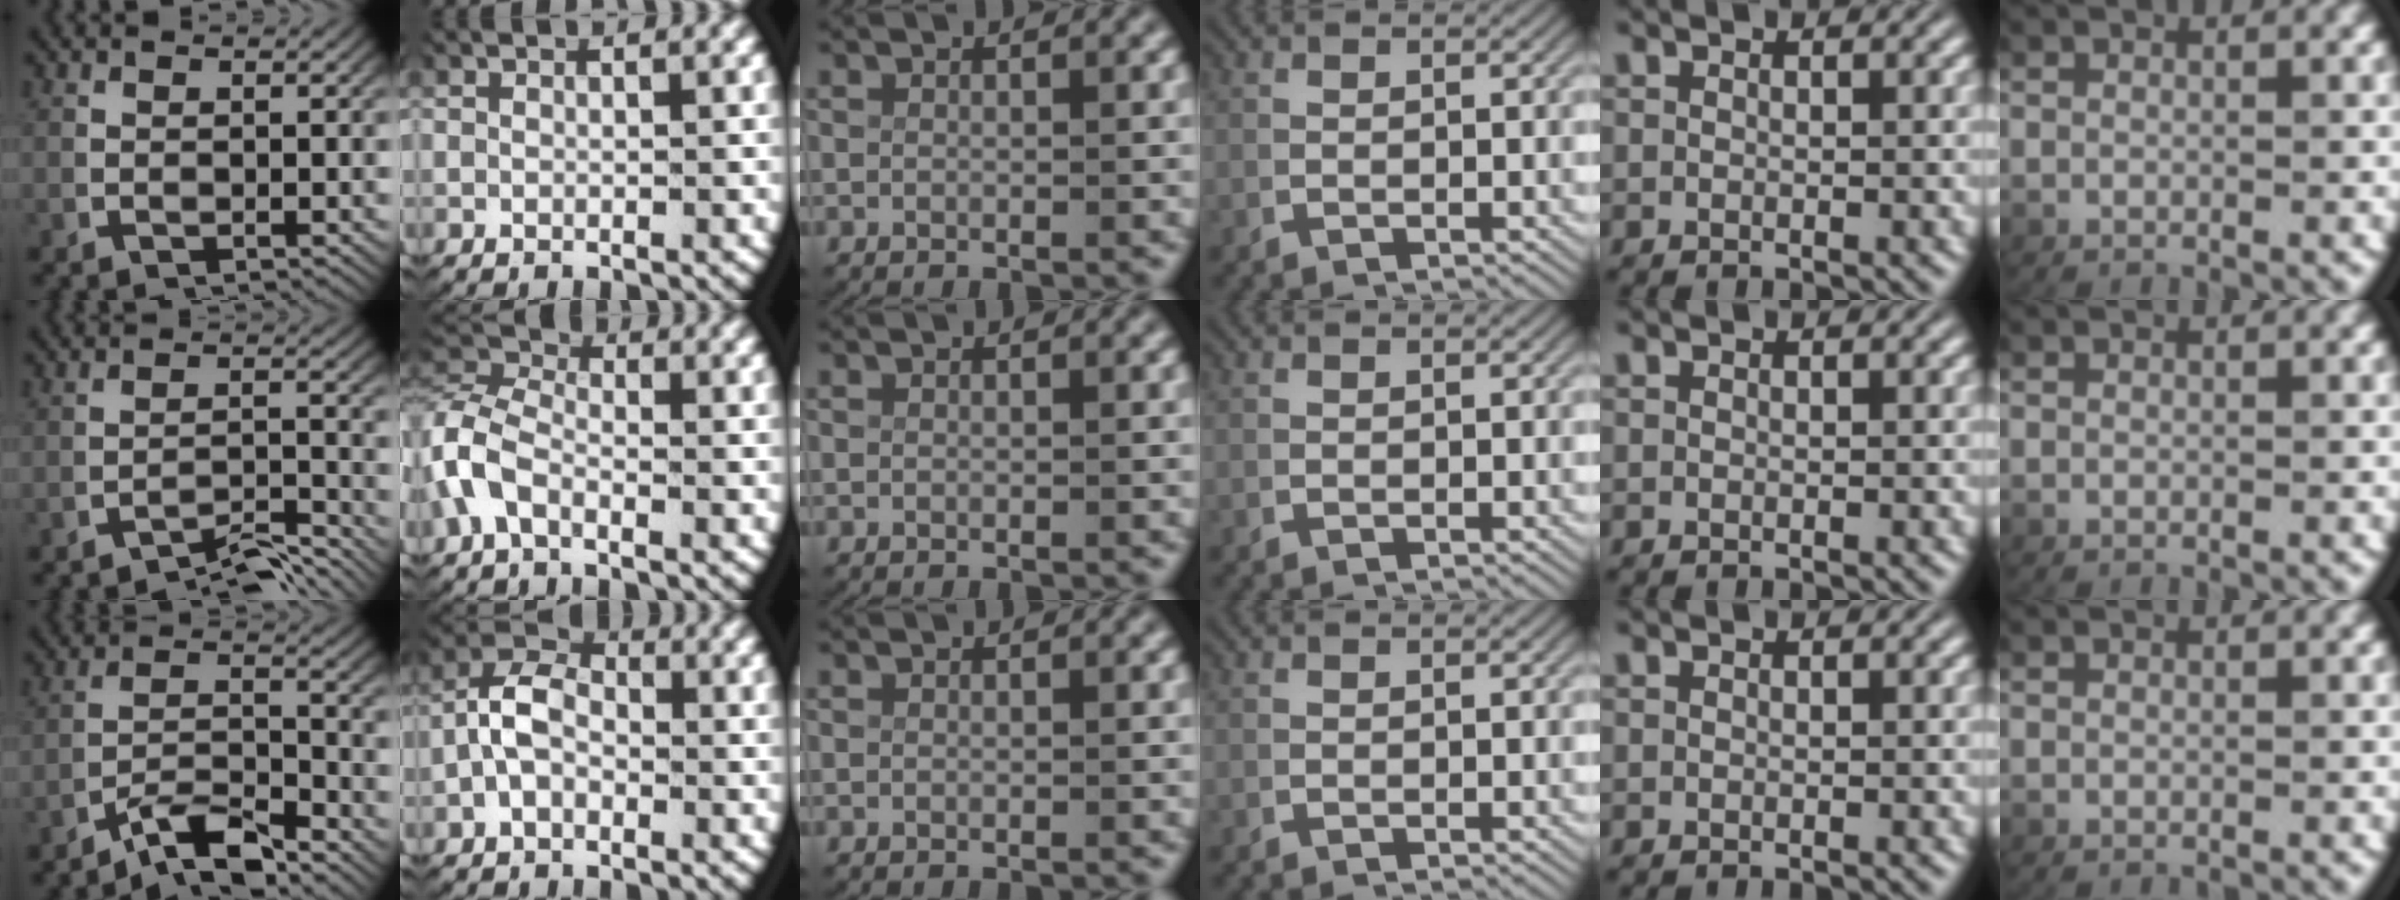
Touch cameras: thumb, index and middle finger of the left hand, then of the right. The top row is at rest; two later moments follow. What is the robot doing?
{"motion": "lift_and_place", "object": "key"}